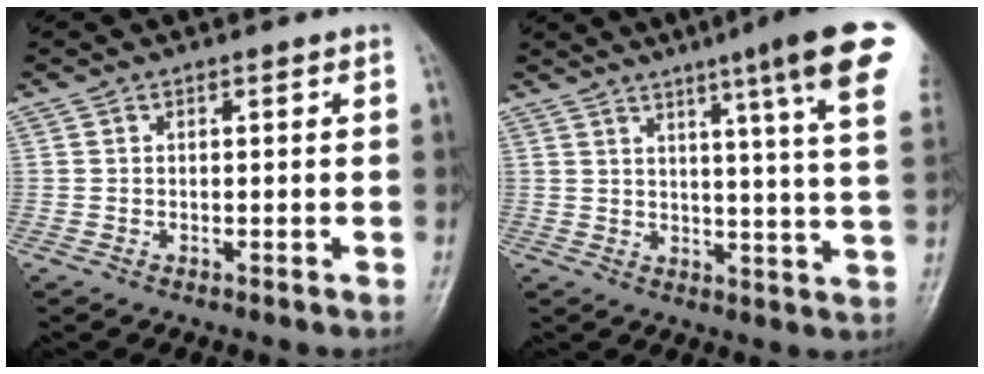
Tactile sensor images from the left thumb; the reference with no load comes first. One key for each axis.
{"total": 17.4, "fx": 9.5, "fy": 0.6, "fz": 14.5, "tx": -0.181, "ty": -0.034, "tz": 0.107}